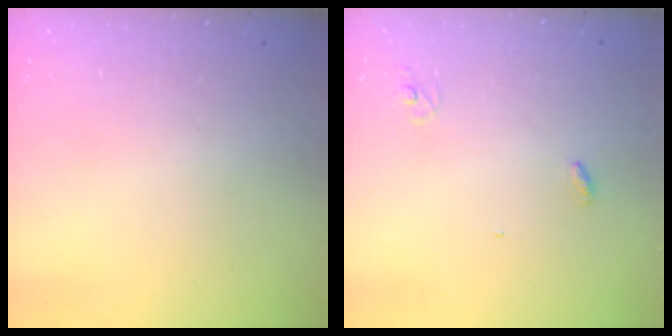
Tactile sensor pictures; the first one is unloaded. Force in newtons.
{"total": 2.7, "press": 2.7, "slide": 0.2}